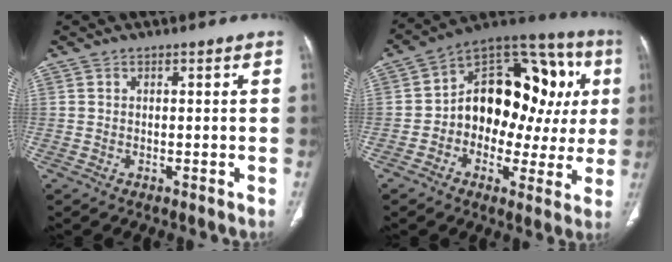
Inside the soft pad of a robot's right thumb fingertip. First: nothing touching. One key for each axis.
{"total": 22.0, "fx": 1.7, "fy": 14.4, "fz": 16.5, "tx": -0.176, "ty": 0.049, "tz": 0.019}